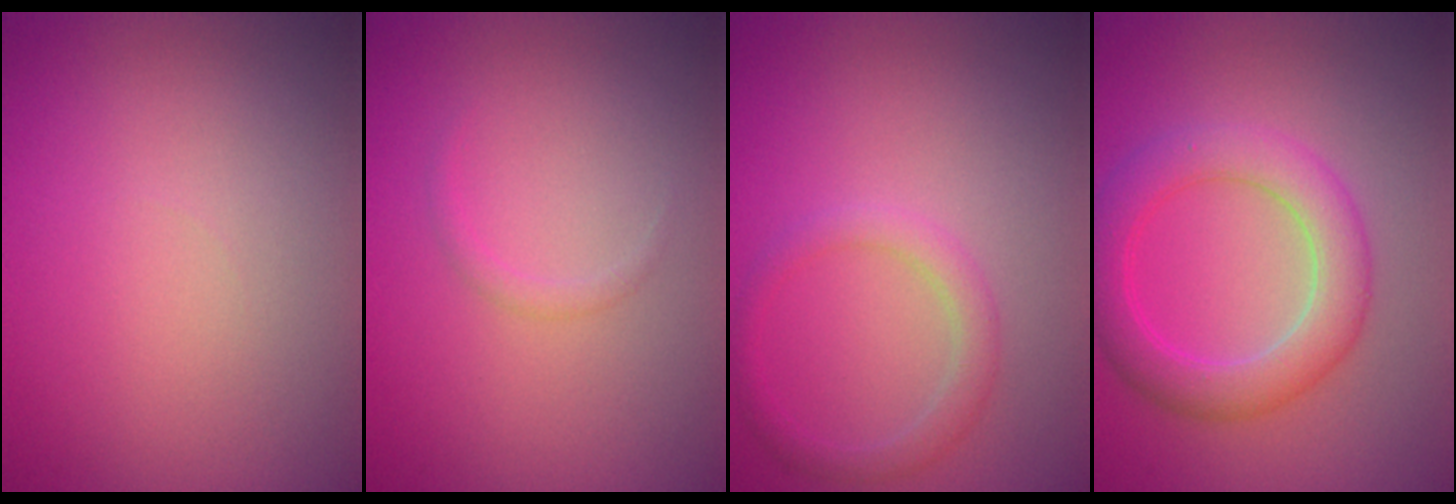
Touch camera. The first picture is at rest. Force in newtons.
{"total": 0.8, "press": 0.7, "slide": 0.1}
{"total": 2.0, "press": 2.0, "slide": 0.1}
{"total": 5.0, "press": 5.0, "slide": 0.1}